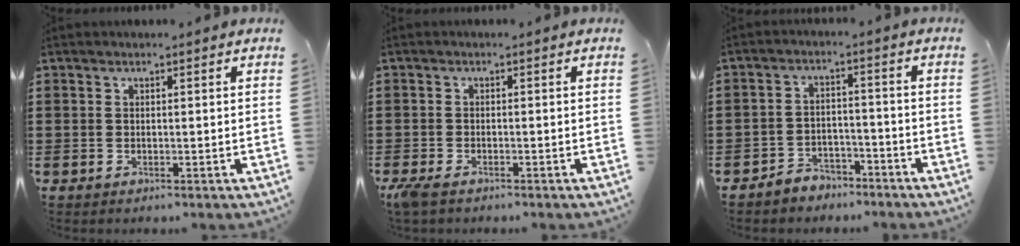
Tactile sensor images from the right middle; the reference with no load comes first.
{"total": 1.8, "force": [-1.5, 0.4, 1.0], "torque": [-0.034, -0.004, -0.034]}
{"total": 3.6, "force": [-3.4, 1.0, 0.0], "torque": [-0.008, 0.004, -0.073]}